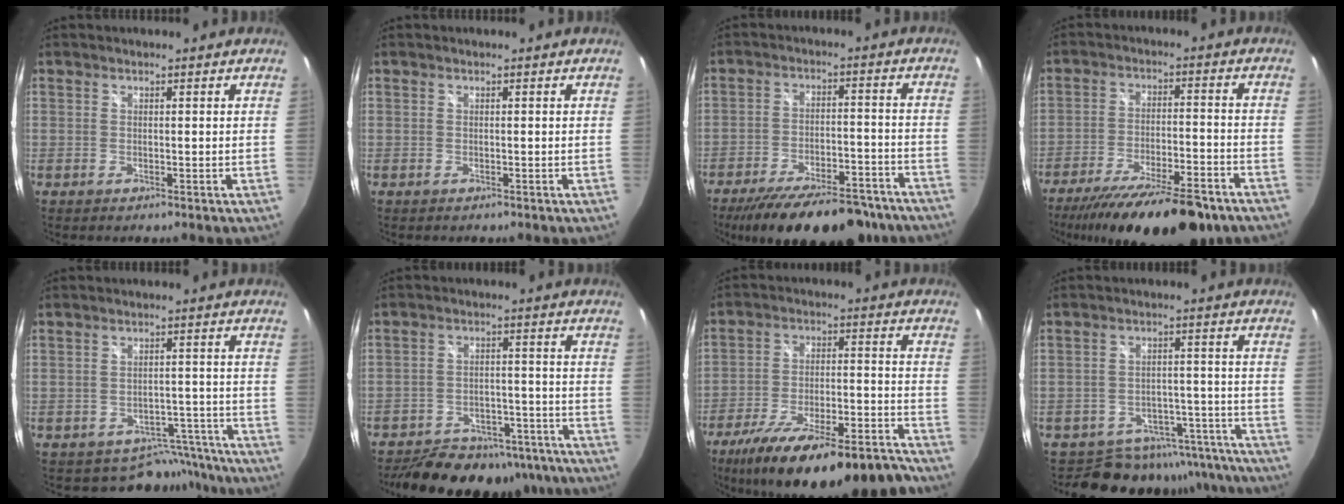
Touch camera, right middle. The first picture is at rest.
{"total": 0.0}
{"total": 22.2, "force": [-18.1, 7.0, 10.7], "torque": [-0.191, -0.018, -0.247]}
{"total": 22.3, "force": [-17.9, 5.5, 12.1], "torque": [-0.213, -0.039, -0.260]}
{"total": 7.5, "force": [-6.3, 4.0, 0.1], "torque": [0.011, 0.033, -0.069]}
{"total": 21.1, "force": [-17.3, 9.1, 7.8], "torque": [-0.160, 0.015, -0.217]}
{"total": 24.3, "force": [-19.8, 5.6, 13.0], "torque": [-0.222, -0.031, -0.286]}
{"total": 15.2, "force": [-13.3, 7.0, 2.2], "torque": [-0.035, 0.044, -0.159]}